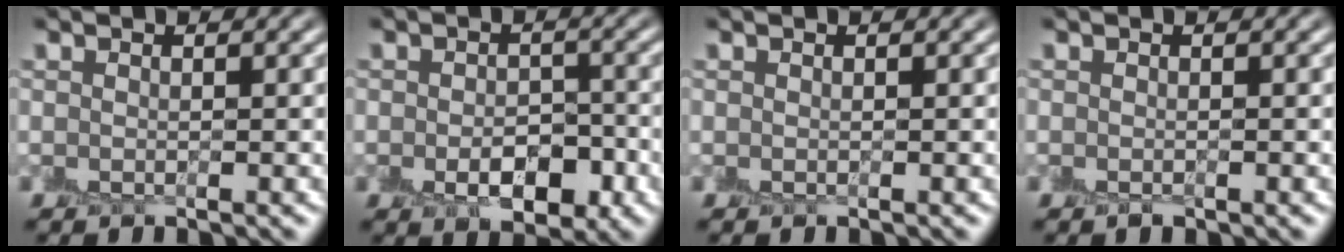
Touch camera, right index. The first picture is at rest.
{"total": 4.2, "force": [-1.4, 2.6, 2.9], "torque": [-0.043, -0.012, -0.022]}
{"total": 0.0}
{"total": 0.7, "force": [-0.5, 0.3, 0.3], "torque": [-0.005, -0.007, -0.009]}